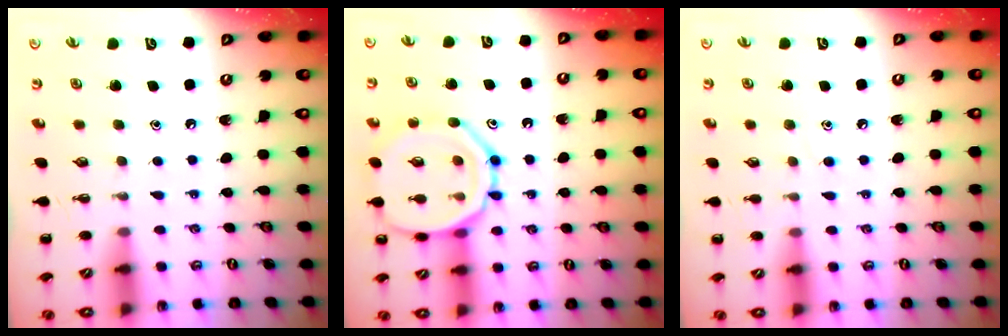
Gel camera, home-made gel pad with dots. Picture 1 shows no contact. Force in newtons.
{"total": 15.8, "press": 15.7, "slide": 0.9}
{"total": 6.1, "press": 5.8, "slide": 2.1}